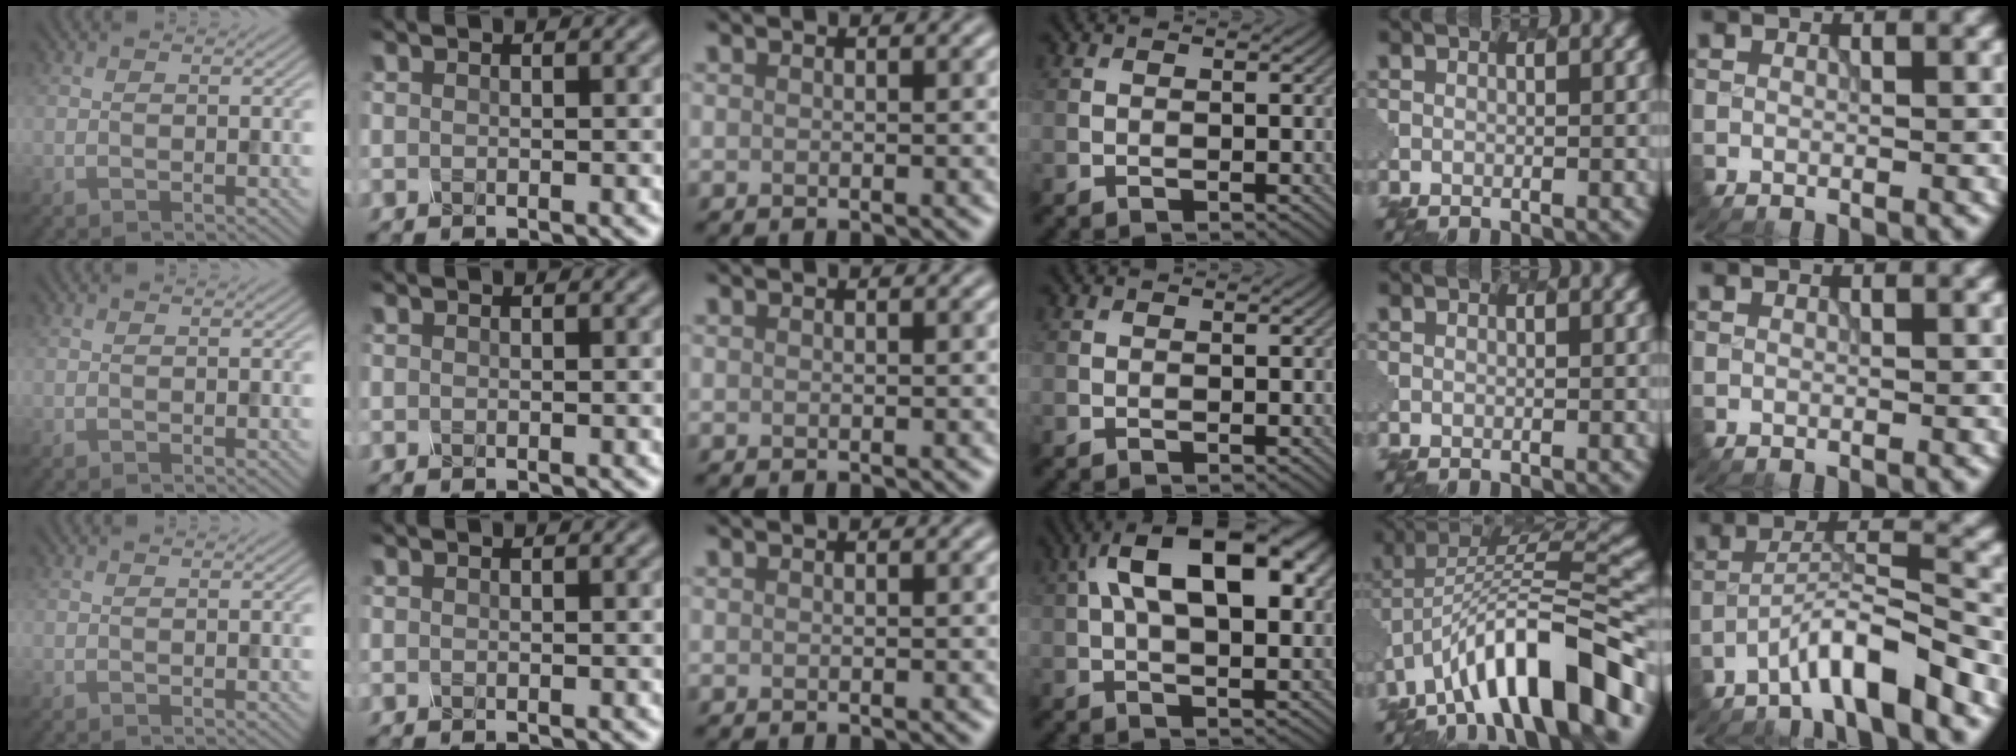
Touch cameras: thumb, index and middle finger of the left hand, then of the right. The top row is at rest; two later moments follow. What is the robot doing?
{"motion": "shake", "object": "salt shaker"}